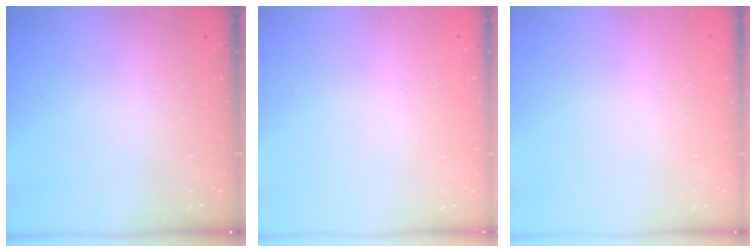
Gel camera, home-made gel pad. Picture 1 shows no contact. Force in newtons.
{"total": 0.0}
{"total": 0.0}